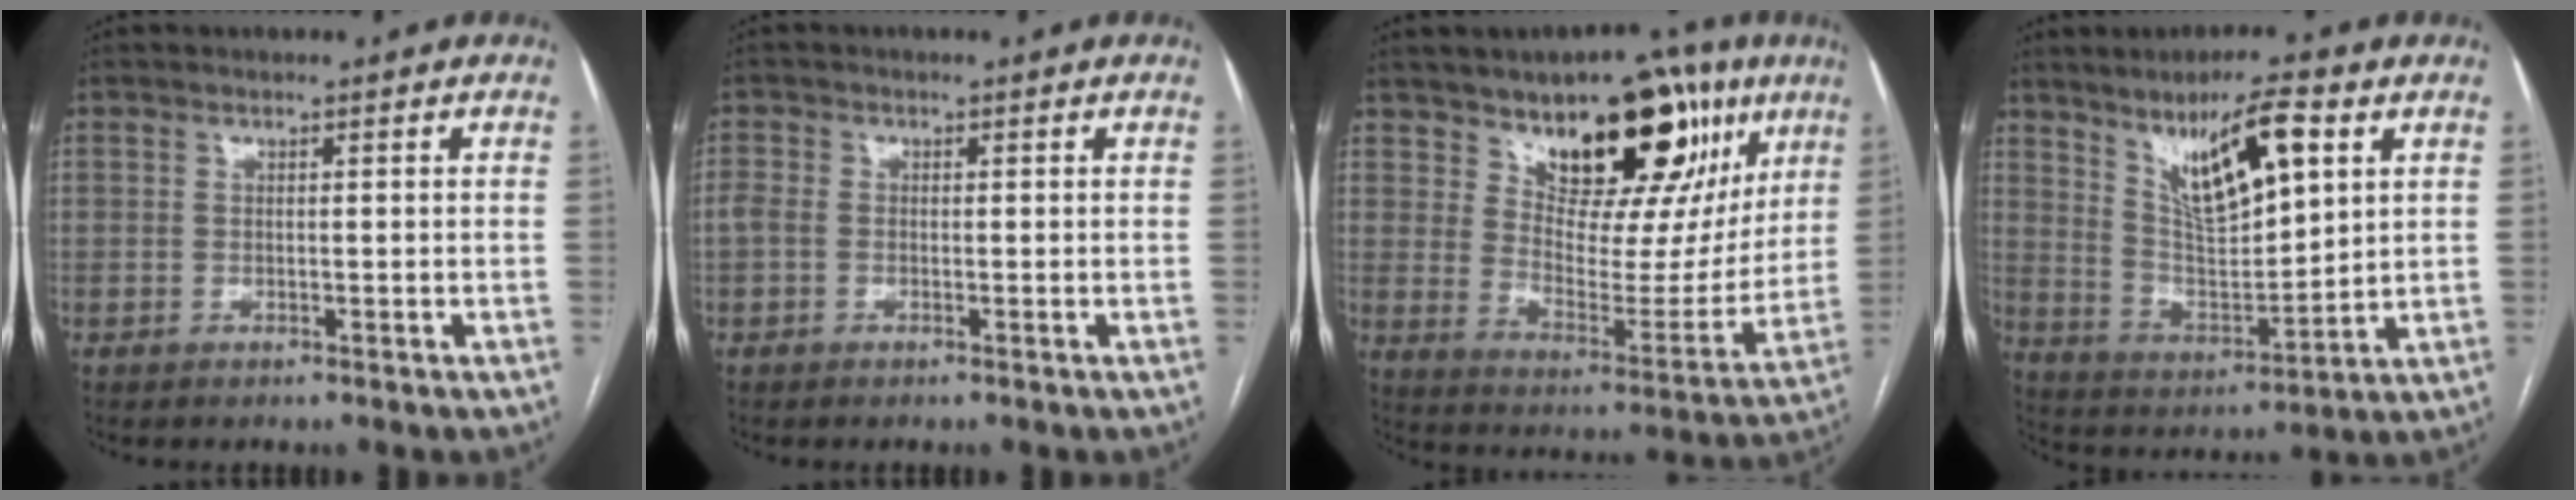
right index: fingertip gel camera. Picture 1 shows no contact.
{"total": 1.8, "force": [-0.4, 1.3, 1.1], "torque": [-0.032, 0.012, -0.006]}
{"total": 19.9, "force": [11.8, 9.1, 13.2], "torque": [-0.159, 0.007, 0.183]}
{"total": 13.5, "force": [6.8, 3.1, 11.2], "torque": [-0.197, 0.006, 0.129]}